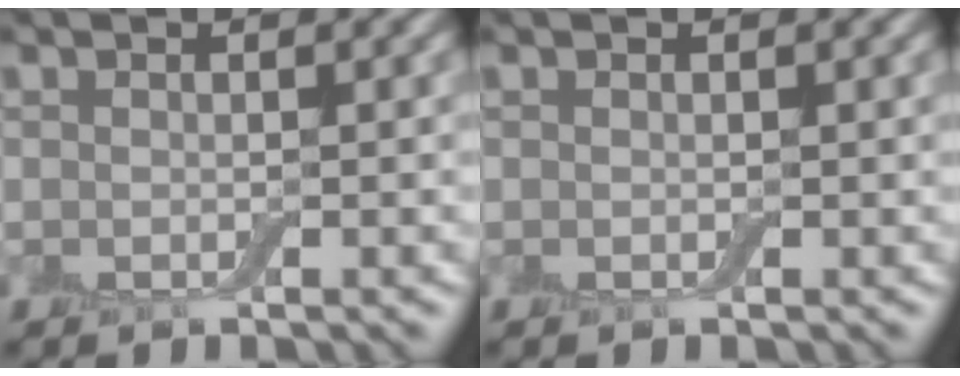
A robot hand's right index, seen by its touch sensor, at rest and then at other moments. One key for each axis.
{"total": 0.0}